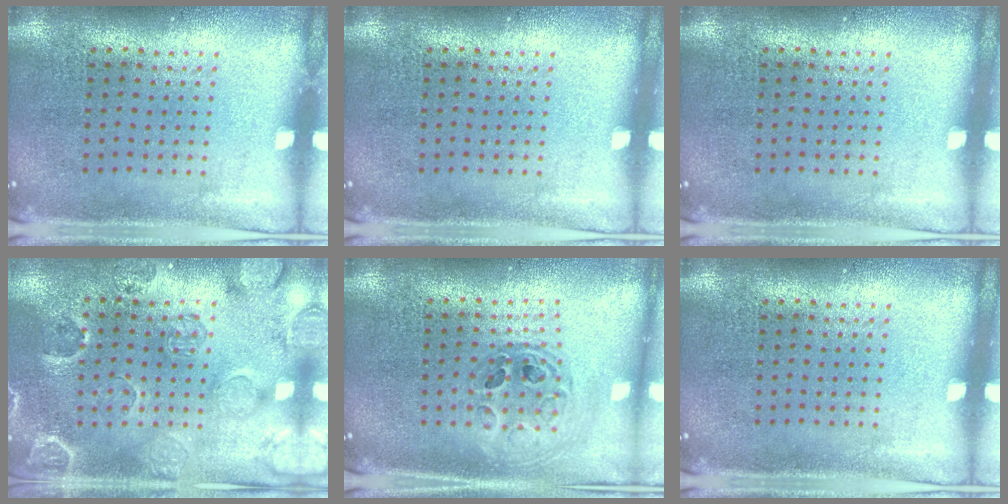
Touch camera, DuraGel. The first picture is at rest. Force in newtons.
{"total": 0.0}
{"total": 0.0}
{"total": 2.4, "press": 2.1, "slide": 1.3}
{"total": 0.9, "press": 0.9, "slide": 0.2}
{"total": 0.0}